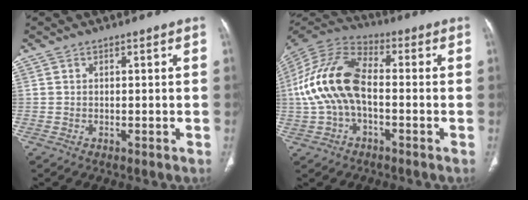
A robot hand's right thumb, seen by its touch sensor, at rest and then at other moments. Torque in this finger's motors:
{"motor_torque": [-0.47, 1.44, 1.63, -0.30, 0.24]}